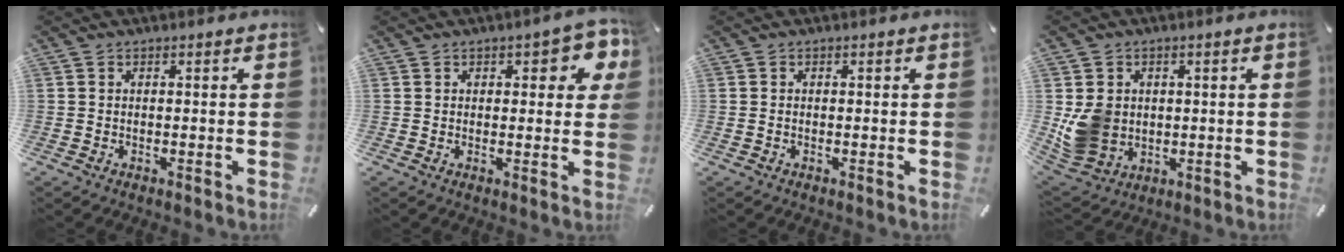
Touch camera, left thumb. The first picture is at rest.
{"total": 5.8, "force": [2.5, 3.1, 4.2], "torque": [-0.048, -0.004, 0.037]}
{"total": 0.6, "force": [0.0, 0.4, 0.5], "torque": [-0.010, 0.001, -0.001]}
{"total": 8.9, "force": [0.6, 8.2, 3.4], "torque": [-0.086, -0.006, 0.013]}